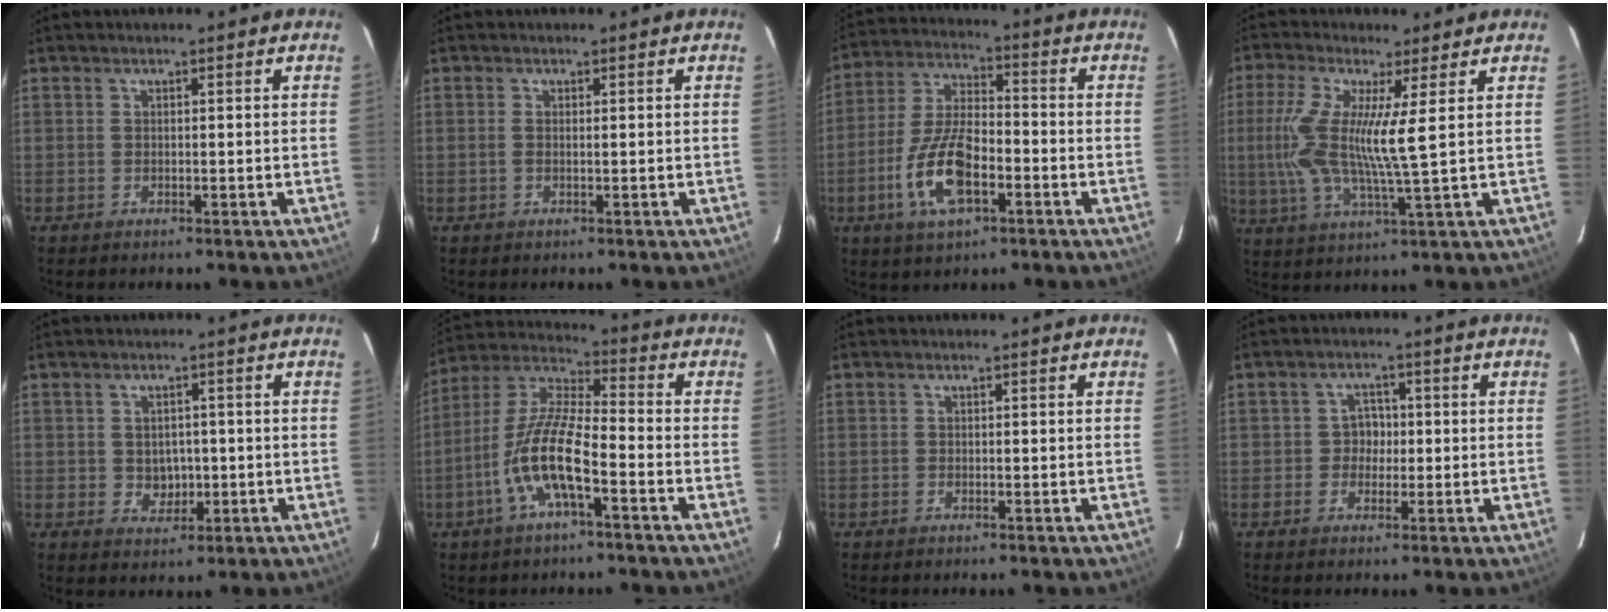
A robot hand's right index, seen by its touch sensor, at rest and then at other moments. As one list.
[{"total": 0.7, "force": [0.0, -0.1, 0.7], "torque": [-0.016, 0.000, -0.002]}, {"total": 13.5, "force": [-5.2, 5.4, 11.2], "torque": [-0.238, -0.004, -0.095]}, {"total": 11.5, "force": [1.9, 0.6, 11.3], "torque": [-0.226, -0.008, 0.033]}, {"total": 4.0, "force": [-0.3, 3.6, 1.8], "torque": [-0.030, 0.005, 0.004]}, {"total": 12.4, "force": [-5.2, 2.8, 10.9], "torque": [-0.227, 0.000, -0.104]}, {"total": 0.0}, {"total": 3.1, "force": [-0.7, 3.0, 0.7], "torque": [-0.004, 0.015, -0.014]}]